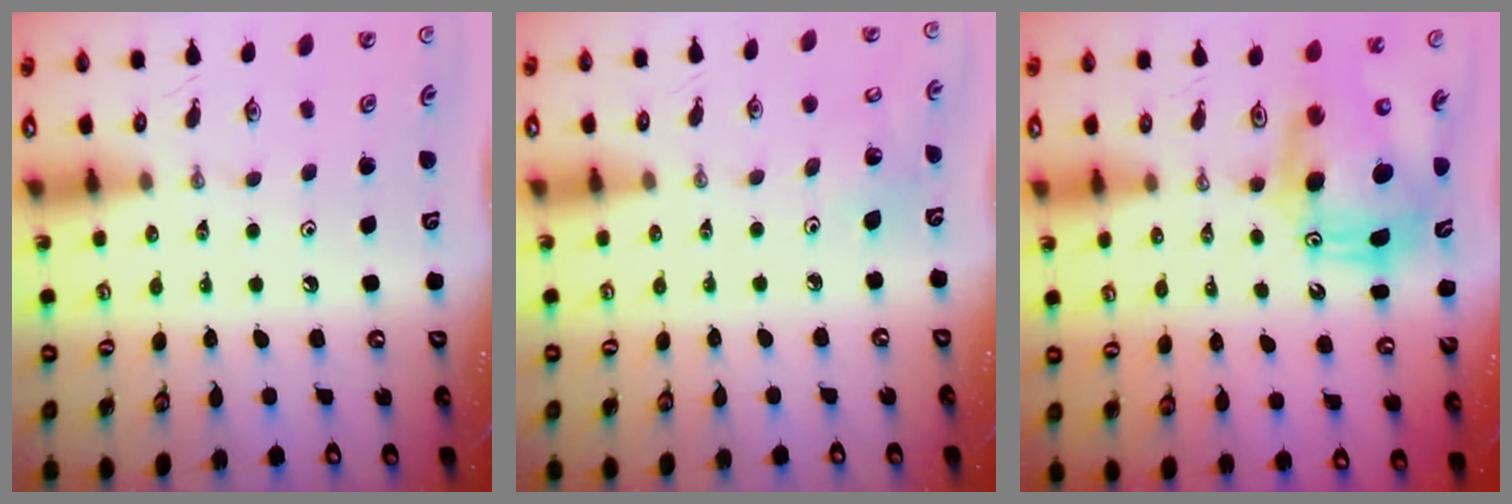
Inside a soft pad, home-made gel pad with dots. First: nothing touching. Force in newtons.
{"total": 4.1, "press": 3.9, "slide": 1.2}
{"total": 10.9, "press": 10.8, "slide": 2.0}